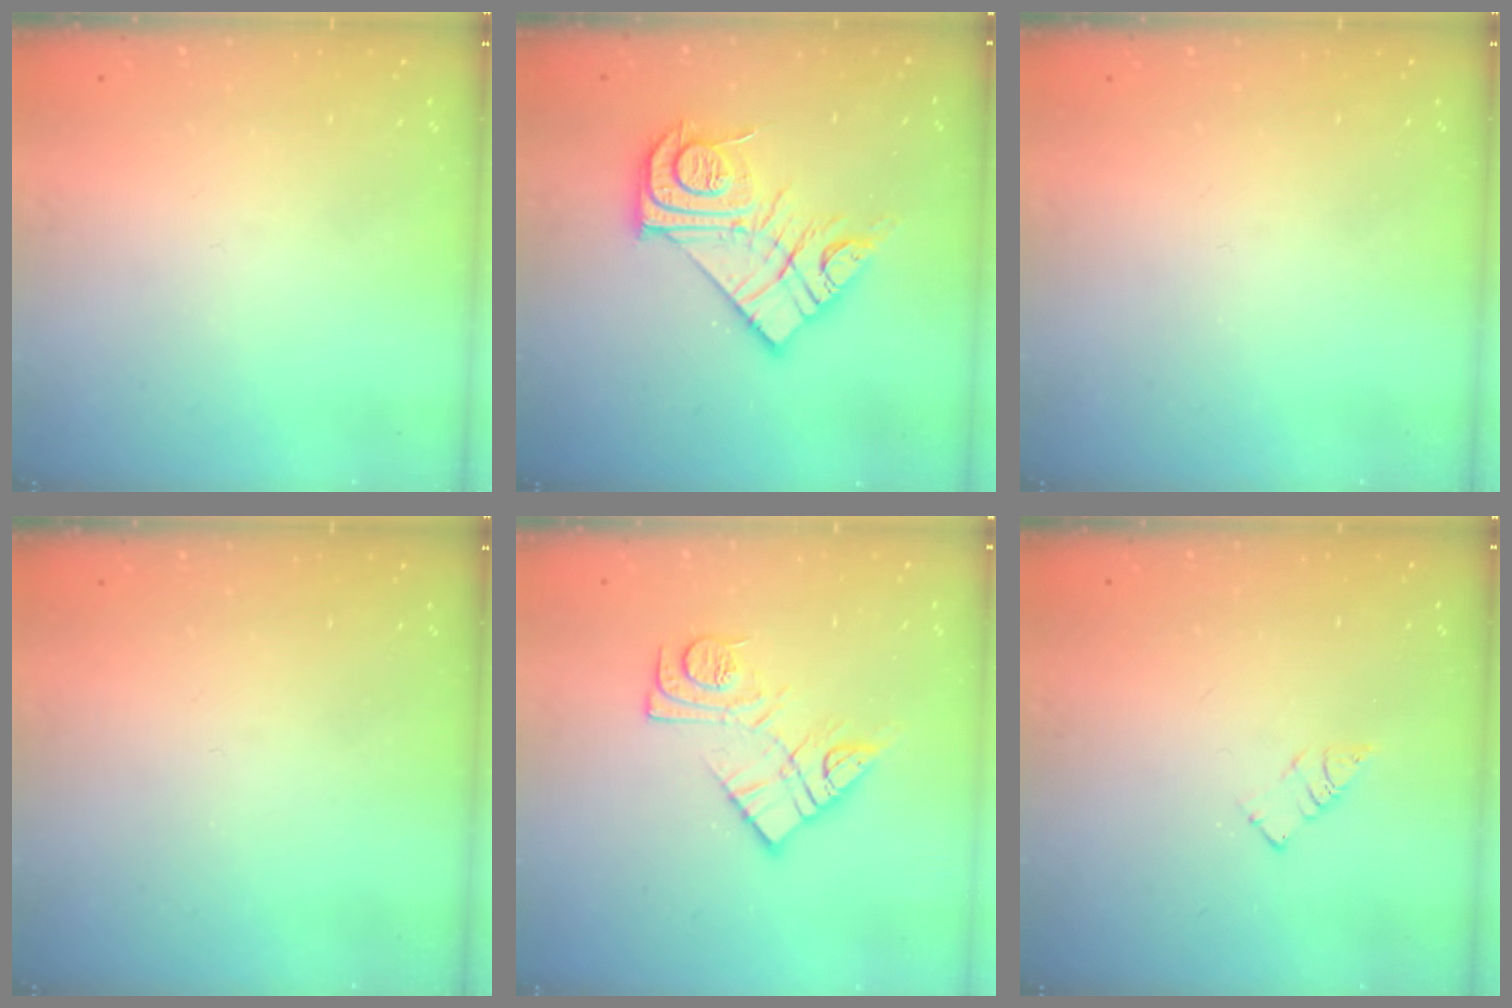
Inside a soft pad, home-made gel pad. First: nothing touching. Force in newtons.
{"total": 16.9, "press": 16.9, "slide": 1.5}
{"total": 0.0}
{"total": 0.0}
{"total": 12.0, "press": 12.0, "slide": 0.9}
{"total": 3.6, "press": 3.6, "slide": 0.4}